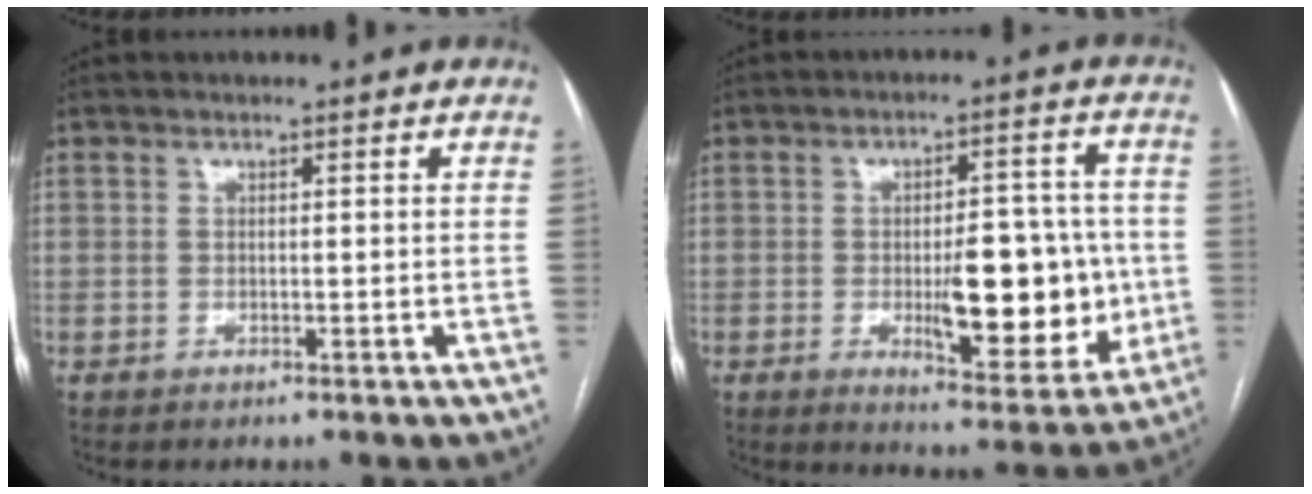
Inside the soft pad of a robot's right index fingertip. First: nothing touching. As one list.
[{"total": 14.2, "force": [-2.1, 5.1, 13.1], "torque": [-0.173, 0.007, -0.019]}]